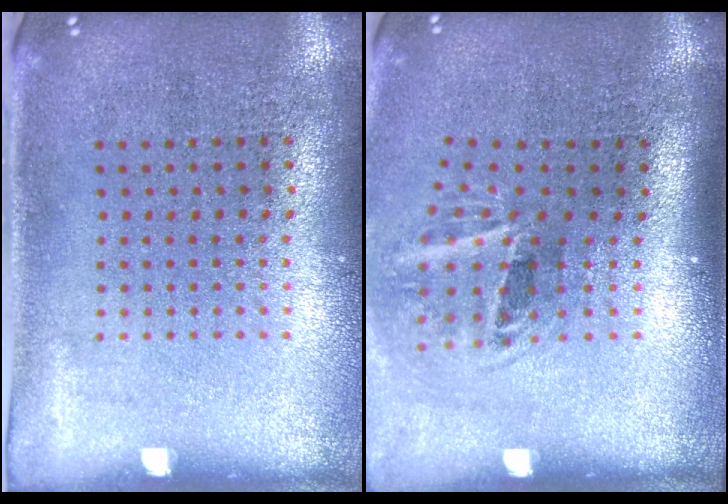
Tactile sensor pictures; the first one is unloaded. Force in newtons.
{"total": 2.0, "press": 1.2, "slide": 1.6}